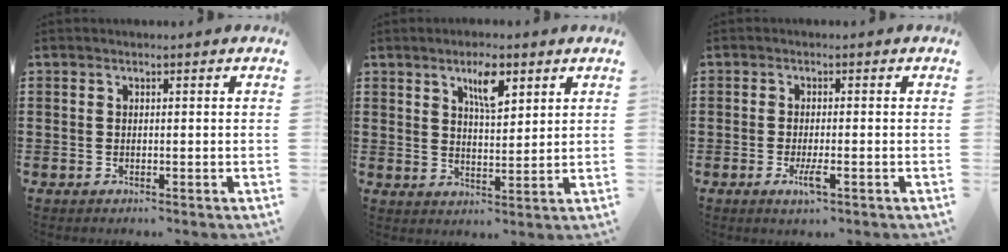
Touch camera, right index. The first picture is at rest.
{"total": 5.7, "force": [3.3, 1.8, 4.3], "torque": [-0.069, -0.002, 0.050]}
{"total": 3.2, "force": [-1.4, 0.5, 2.8], "torque": [-0.067, -0.012, -0.029]}